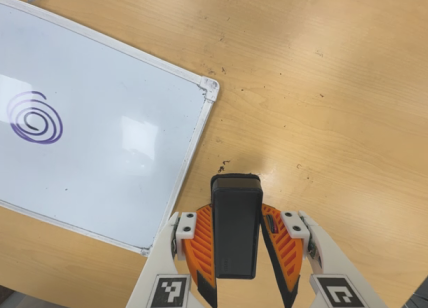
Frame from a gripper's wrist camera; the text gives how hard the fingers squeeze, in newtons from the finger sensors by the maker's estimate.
{"total": 3.4, "left": 2.3, "right": 4.4}